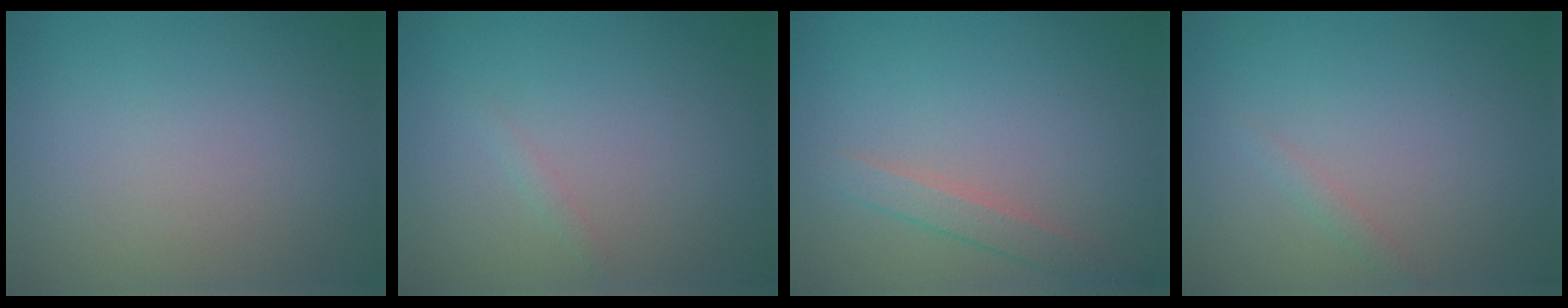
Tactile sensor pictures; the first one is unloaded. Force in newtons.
{"total": 0.7, "press": 0.7, "slide": 0.0}
{"total": 1.9, "press": 1.9, "slide": 0.0}
{"total": 0.8, "press": 0.8, "slide": 0.0}